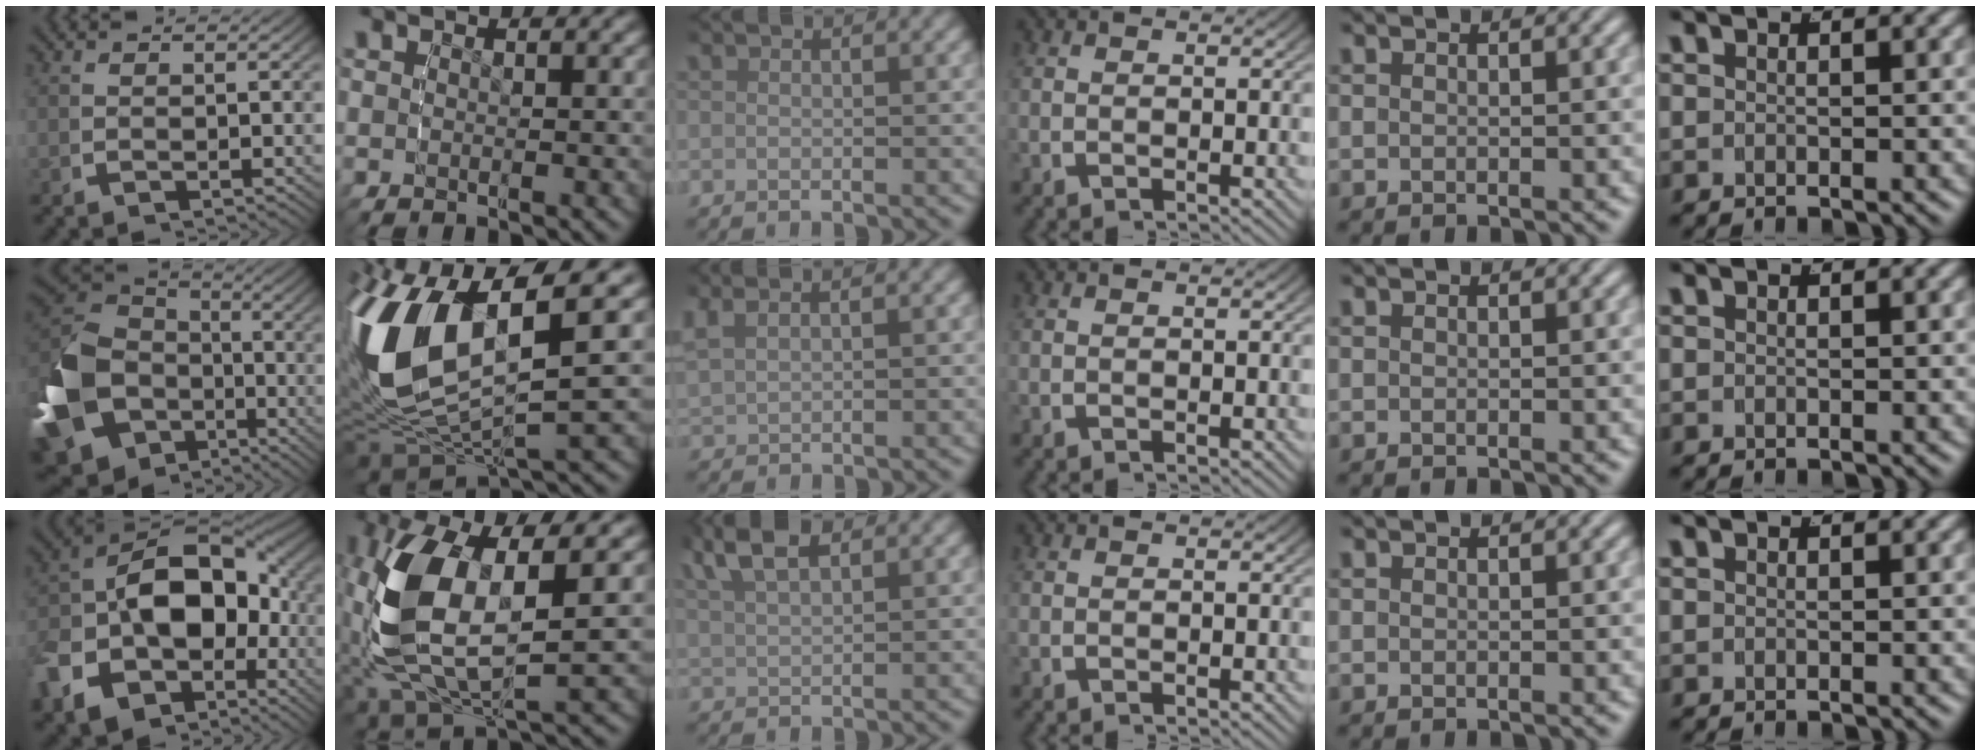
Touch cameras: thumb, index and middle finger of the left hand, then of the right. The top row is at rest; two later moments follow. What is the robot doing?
{"motion": "lift_and_place", "object": "pen"}